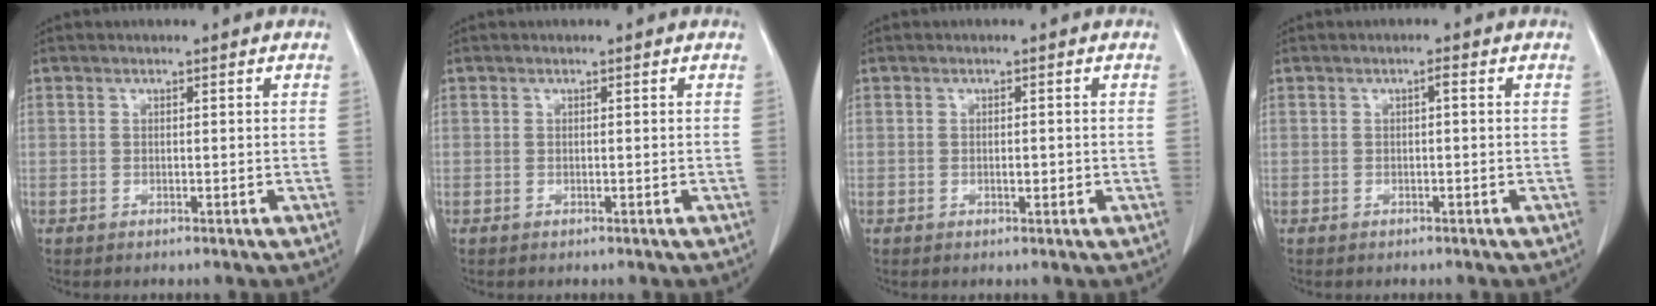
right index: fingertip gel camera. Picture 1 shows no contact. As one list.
[{"total": 0.0}, {"total": 1.1, "force": [-0.2, 0.5, 1.0], "torque": [-0.017, 0.000, -0.001]}, {"total": 0.8, "force": [0.1, 0.1, 0.8], "torque": [-0.012, 0.002, 0.001]}]